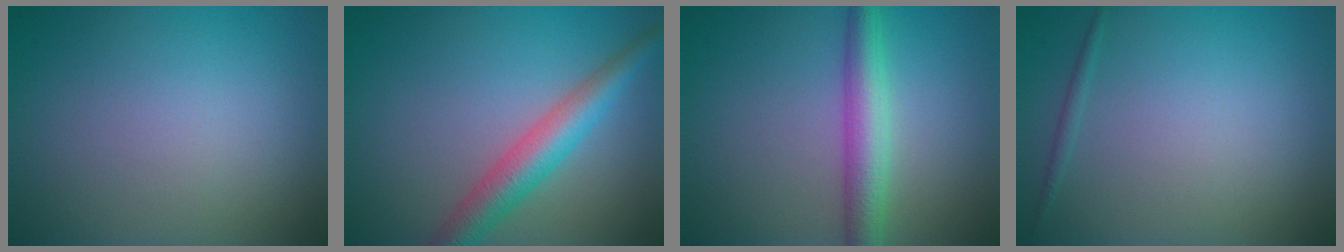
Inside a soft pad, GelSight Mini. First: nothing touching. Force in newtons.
{"total": 4.5, "press": 4.5, "slide": 0.1}
{"total": 4.3, "press": 4.3, "slide": 0.0}
{"total": 0.6, "press": 0.6, "slide": 0.1}